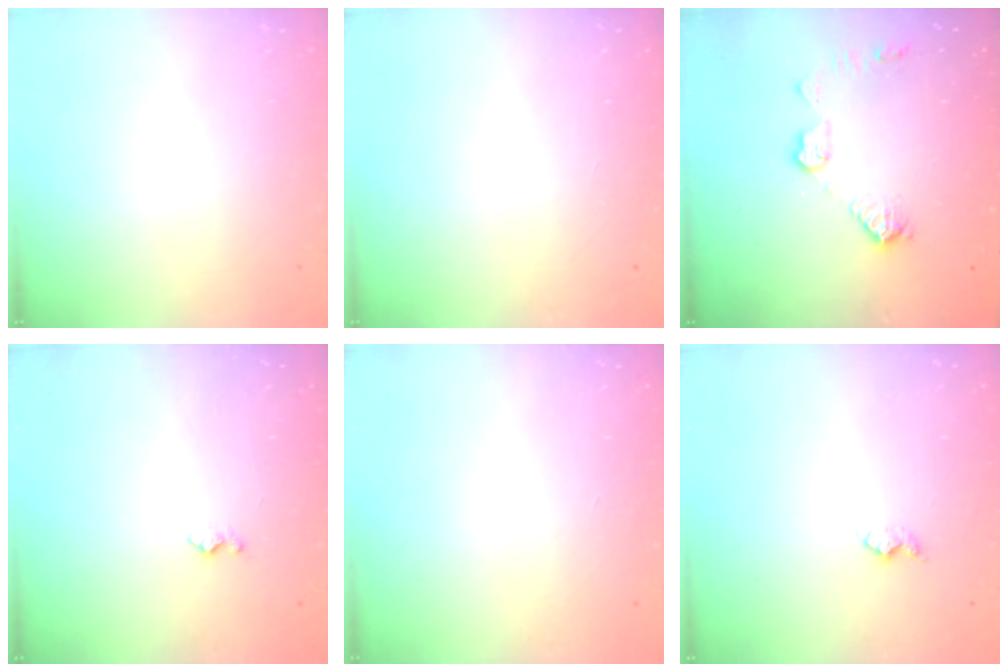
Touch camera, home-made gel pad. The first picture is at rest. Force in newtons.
{"total": 0.0}
{"total": 9.9, "press": 9.9, "slide": 0.6}
{"total": 3.7, "press": 3.7, "slide": 0.4}
{"total": 0.0}
{"total": 6.4, "press": 6.3, "slide": 0.8}